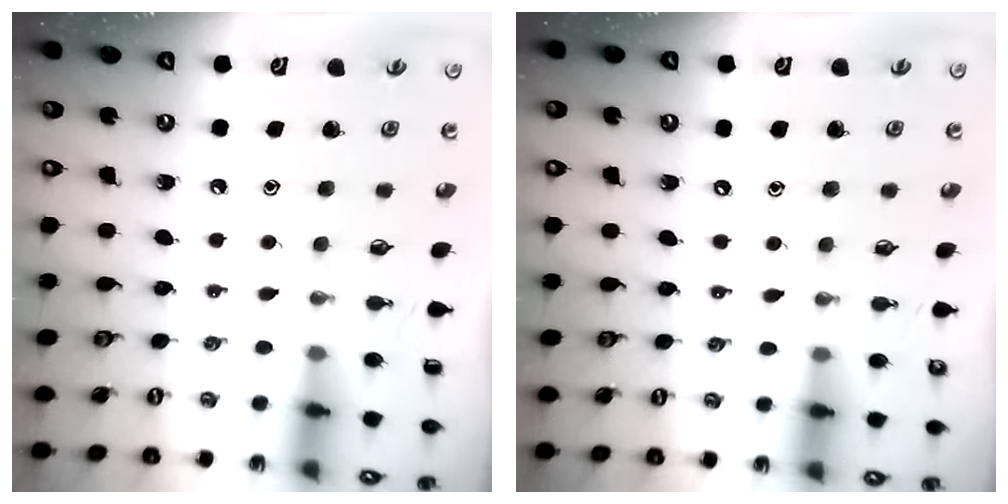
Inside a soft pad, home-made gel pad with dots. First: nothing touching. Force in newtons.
{"total": 3.4, "press": 3.4, "slide": 0.4}